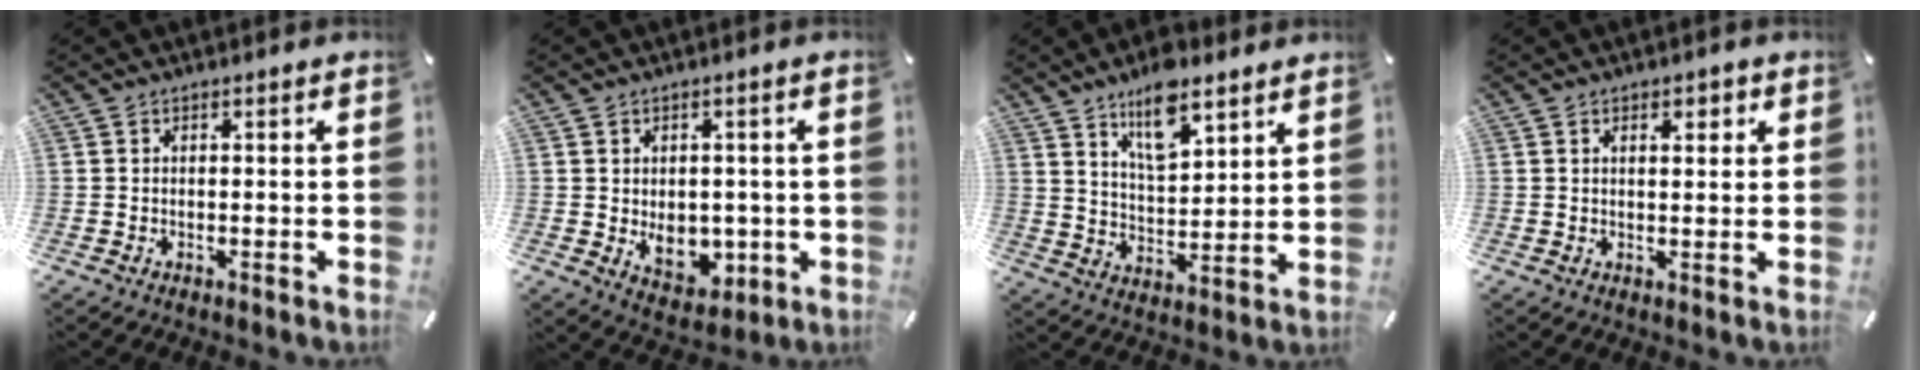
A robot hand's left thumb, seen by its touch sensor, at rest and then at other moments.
{"total": 7.3, "force": [-0.6, 5.9, 4.4], "torque": [-0.043, -0.001, -0.007]}
{"total": 11.6, "force": [8.5, 4.7, 6.4], "torque": [-0.109, -0.037, 0.149]}
{"total": 2.7, "force": [1.2, 1.4, 1.9], "torque": [-0.024, 0.000, 0.016]}